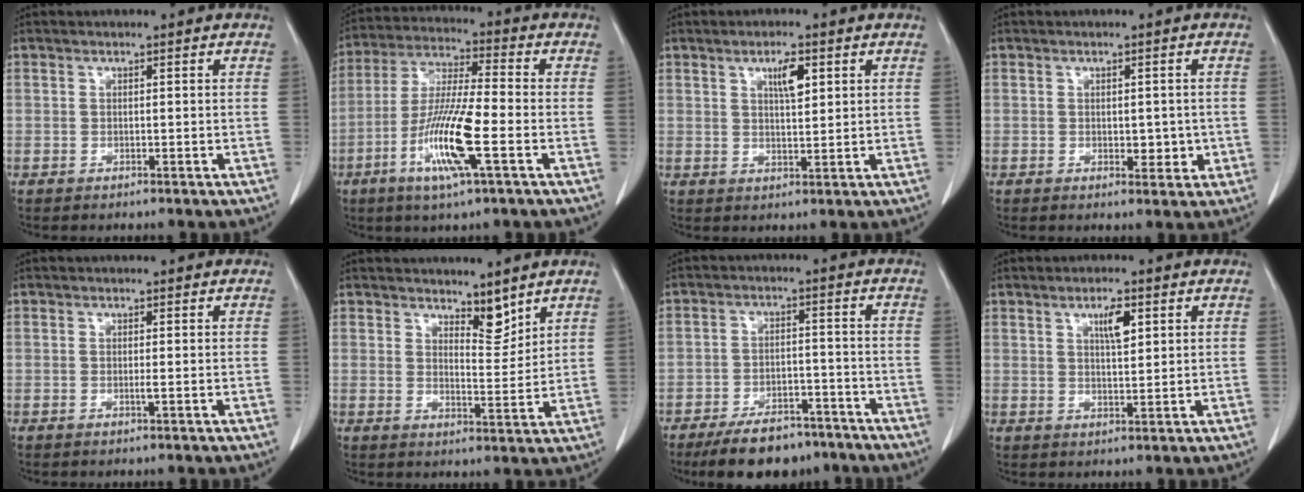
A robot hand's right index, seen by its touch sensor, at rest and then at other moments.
{"total": 12.9, "force": [-4.5, 0.8, 12.0], "torque": [-0.242, -0.013, -0.088]}
{"total": 4.0, "force": [1.8, 1.0, 3.4], "torque": [-0.058, -0.001, 0.031]}
{"total": 3.1, "force": [-0.3, 1.8, 2.5], "torque": [-0.024, -0.002, 0.002]}
{"total": 0.6, "force": [-0.1, -0.1, 0.6], "torque": [-0.012, -0.001, -0.003]}
{"total": 4.2, "force": [3.5, 1.3, 1.9], "torque": [-0.027, -0.011, 0.060]}
{"total": 10.8, "force": [-8.6, 4.6, 4.8], "torque": [-0.070, 0.001, -0.135]}
{"total": 3.8, "force": [1.8, 0.9, 3.2], "torque": [-0.056, -0.001, 0.030]}